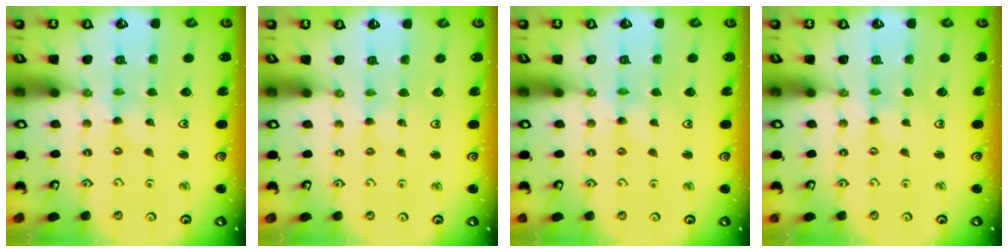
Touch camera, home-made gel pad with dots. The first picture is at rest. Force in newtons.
{"total": 0.0}
{"total": 1.9, "press": 1.9, "slide": 0.4}
{"total": 0.0}